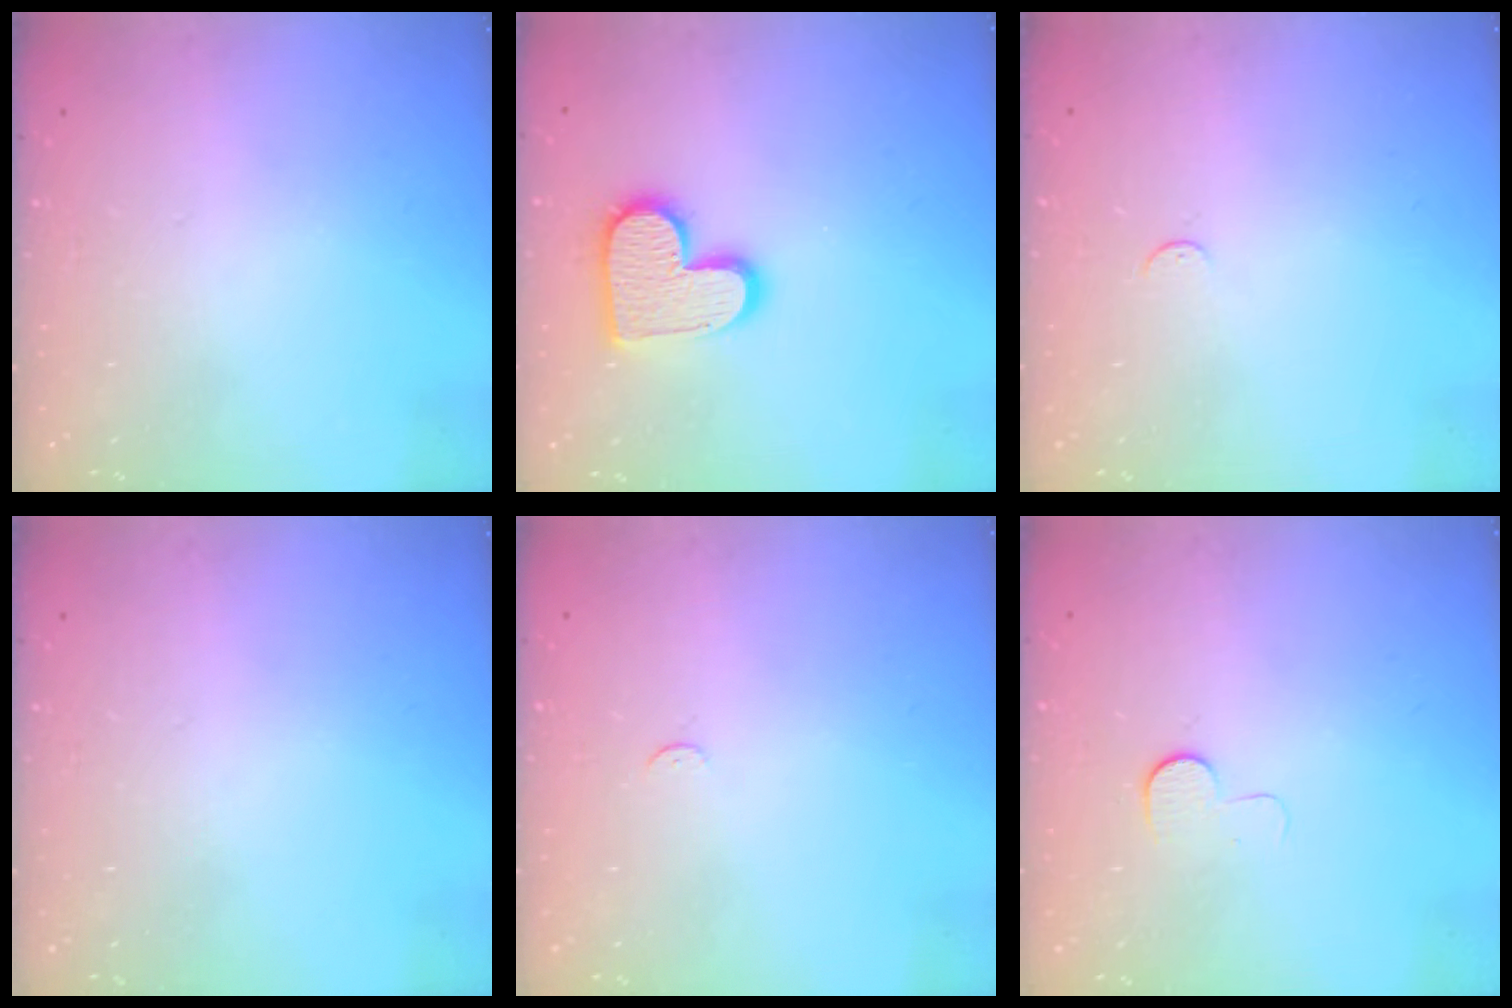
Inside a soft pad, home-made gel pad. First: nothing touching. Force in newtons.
{"total": 13.5, "press": 13.5, "slide": 0.8}
{"total": 2.7, "press": 2.7, "slide": 0.4}
{"total": 0.0}
{"total": 2.3, "press": 2.3, "slide": 0.3}
{"total": 5.3, "press": 5.3, "slide": 0.5}